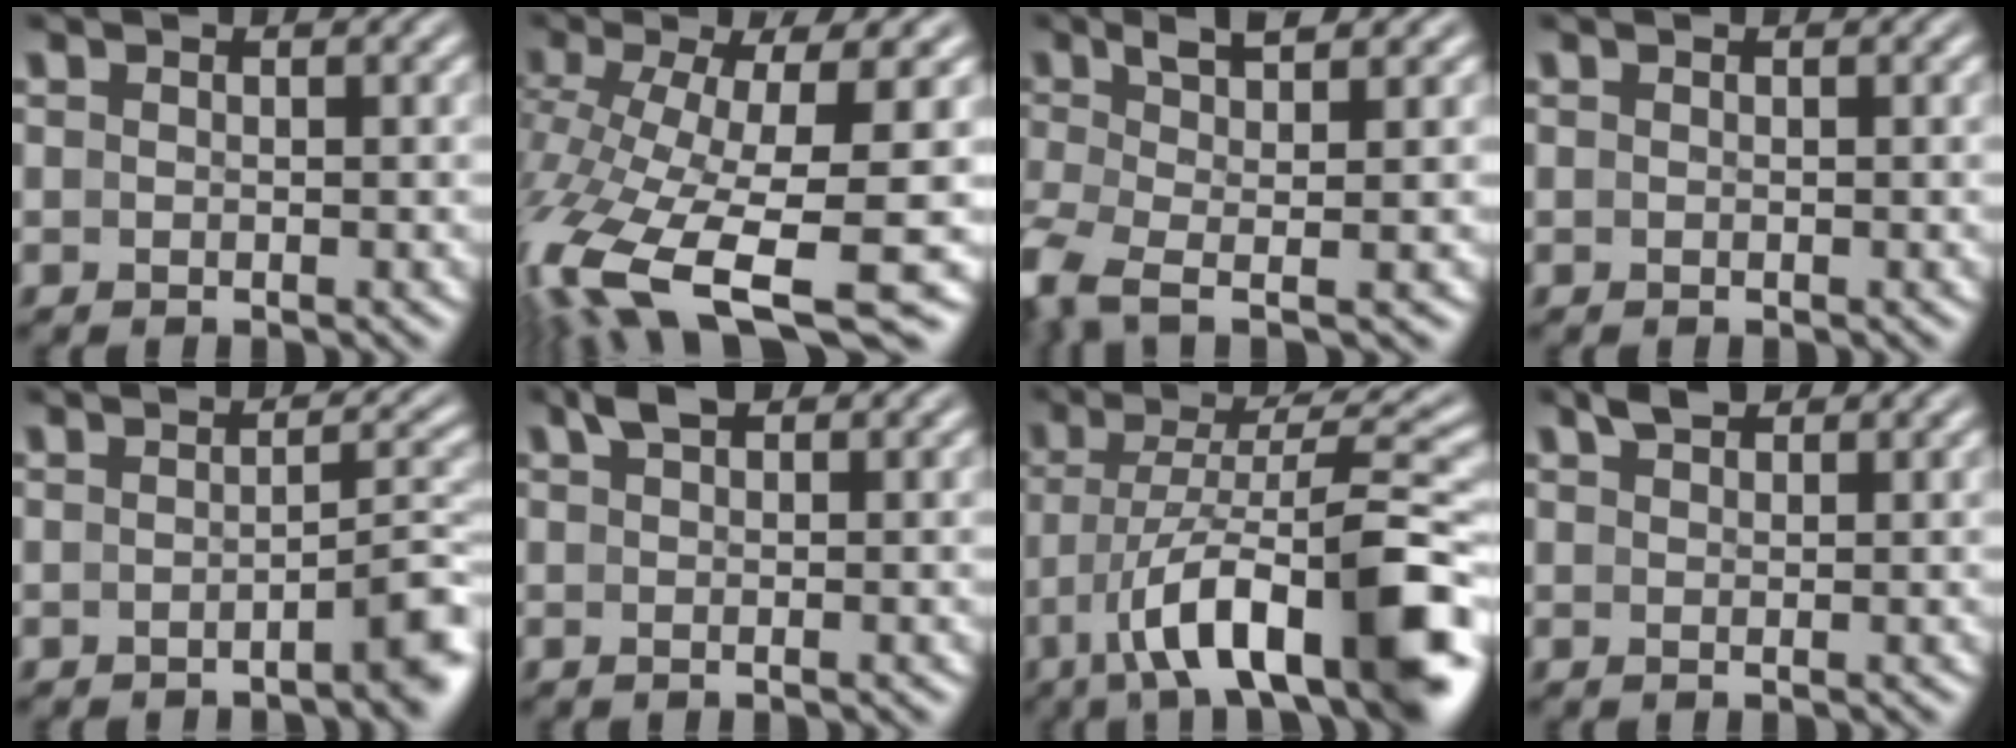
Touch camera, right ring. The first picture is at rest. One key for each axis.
{"total": 10.4, "fx": -5.1, "fy": 4.2, "fz": 8.1, "tx": -0.180, "ty": -0.062, "tz": -0.042}
{"total": 5.5, "fx": -0.3, "fy": 2.6, "fz": 4.9, "tx": -0.118, "ty": -0.027, "tz": 0.010}
{"total": 0.0}
{"total": 3.1, "fx": -1.7, "fy": 0.4, "fz": 2.5, "tx": -0.029, "ty": 0.005, "tz": -0.033}
{"total": 1.8, "fx": 1.1, "fy": -0.3, "fz": 1.4, "tx": -0.023, "ty": 0.003, "tz": 0.020}
{"total": 11.3, "fx": -4.0, "fy": 3.8, "fz": 9.9, "tx": -0.157, "ty": -0.025, "tz": -0.045}
{"total": 1.7, "fx": 1.4, "fy": -0.5, "fz": 0.6, "tx": -0.005, "ty": 0.004, "tz": 0.028}